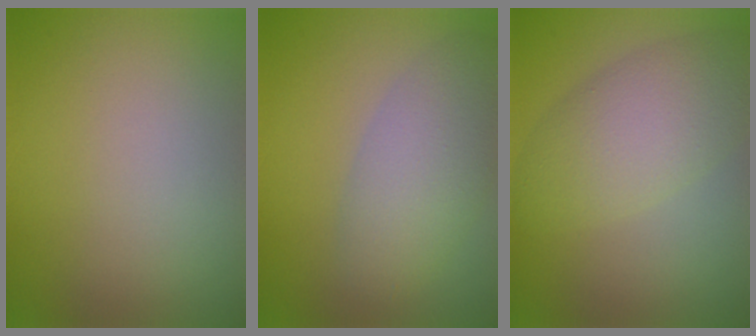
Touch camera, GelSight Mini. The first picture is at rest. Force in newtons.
{"total": 4.9, "press": 4.9, "slide": 0.3}
{"total": 5.7, "press": 5.7, "slide": 0.0}